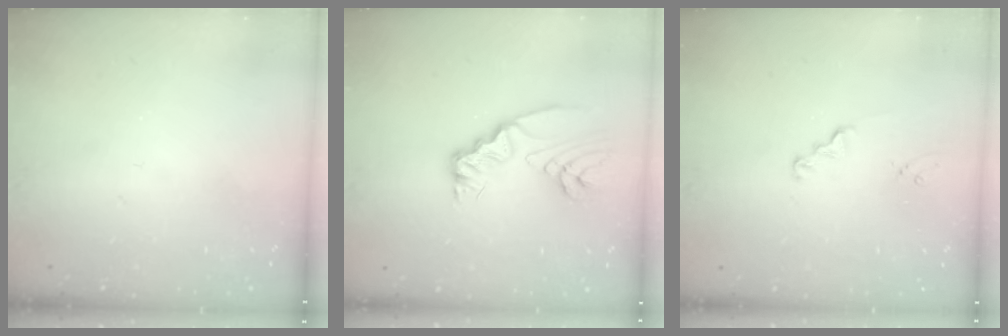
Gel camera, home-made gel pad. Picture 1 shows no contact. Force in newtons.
{"total": 9.7, "press": 9.7, "slide": 0.8}
{"total": 1.2, "press": 1.2, "slide": 0.1}